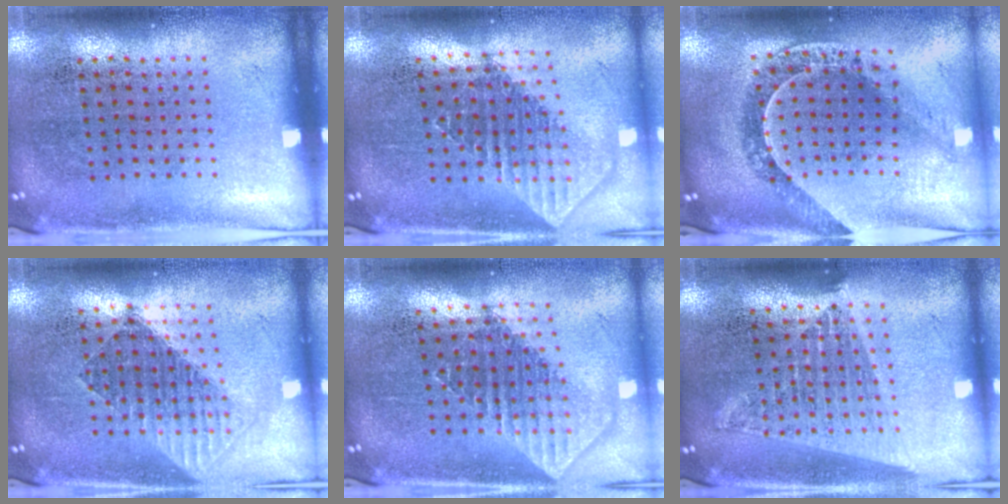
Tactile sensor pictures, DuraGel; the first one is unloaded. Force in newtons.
{"total": 1.9, "press": 1.5, "slide": 1.1}
{"total": 1.1, "press": 1.1, "slide": 0.1}
{"total": 1.5, "press": 1.3, "slide": 0.7}
{"total": 1.9, "press": 1.5, "slide": 1.1}
{"total": 1.7, "press": 1.5, "slide": 0.8}